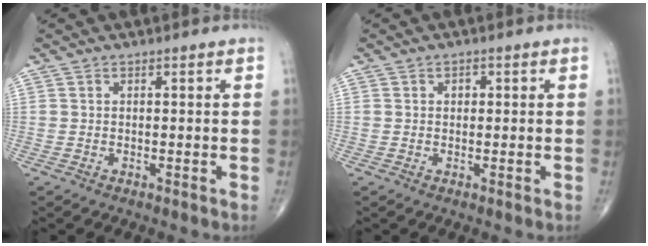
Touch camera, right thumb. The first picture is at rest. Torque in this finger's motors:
{"motor_torque": [-0.34, 0.13, 0.09, 0.01, -0.03]}